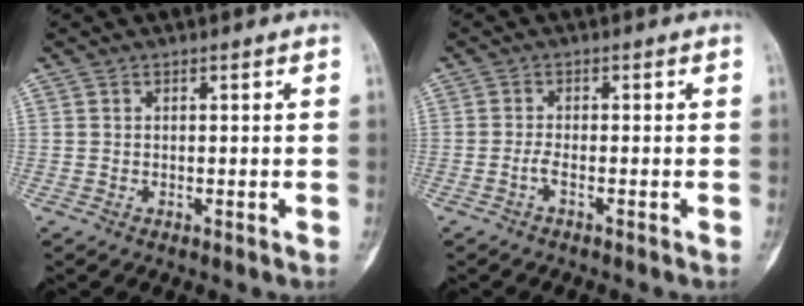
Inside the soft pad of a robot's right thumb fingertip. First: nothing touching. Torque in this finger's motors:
{"motor_torque": [0.06, -0.16, 0.22, 0.22, -0.06]}